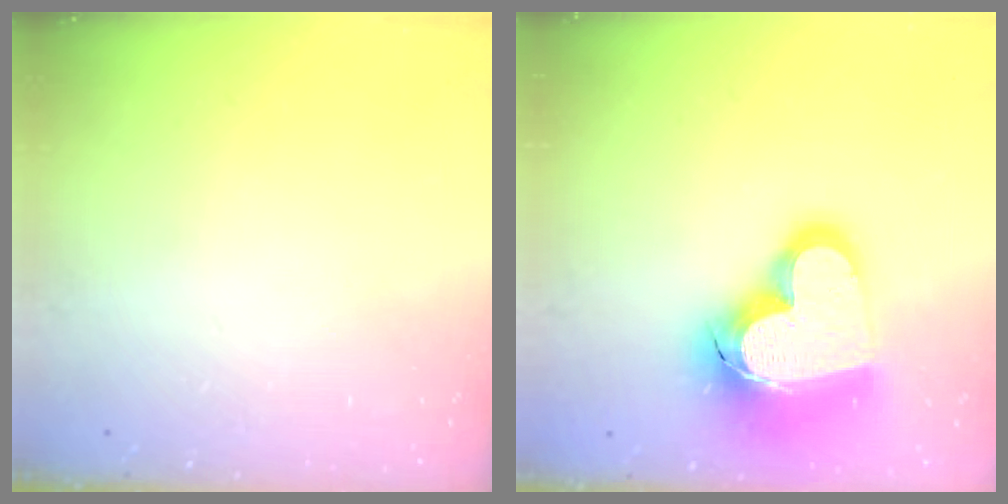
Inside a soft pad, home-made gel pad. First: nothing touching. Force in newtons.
{"total": 23.0, "press": 22.9, "slide": 2.3}